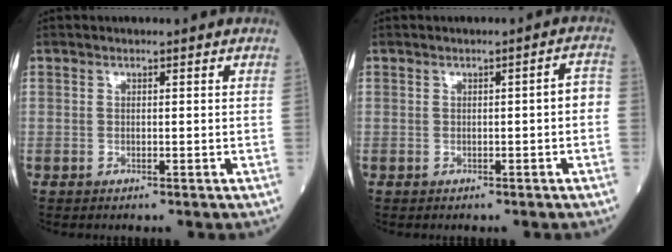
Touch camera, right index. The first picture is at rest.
{"total": 2.2, "force": [-0.5, 0.4, 2.1], "torque": [-0.019, 0.007, -0.008]}